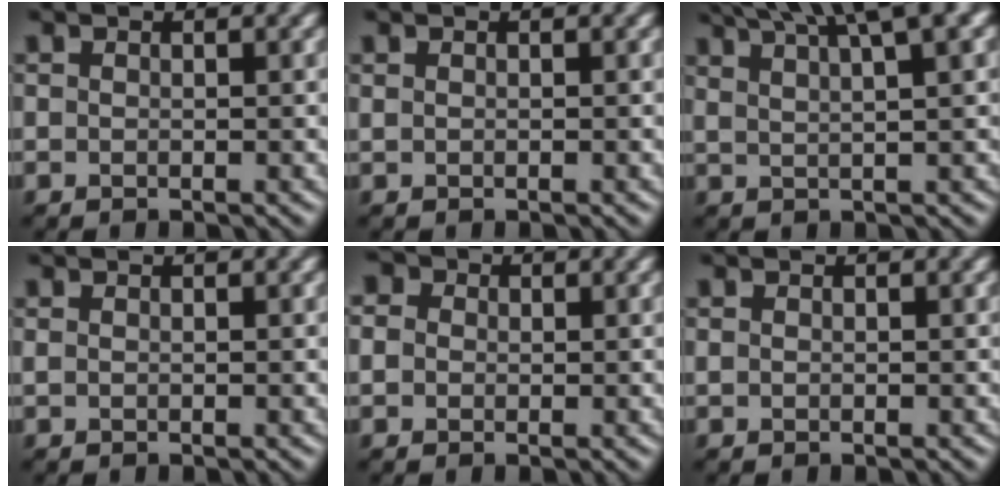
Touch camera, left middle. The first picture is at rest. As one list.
[{"total": 0.0}, {"total": 8.3, "force": [5.5, 1.8, 6.0], "torque": [-0.072, 0.032, 0.064]}, {"total": 0.0}, {"total": 6.0, "force": [1.5, 5.2, 2.4], "torque": [-0.045, 0.031, -0.003]}, {"total": 0.0}]